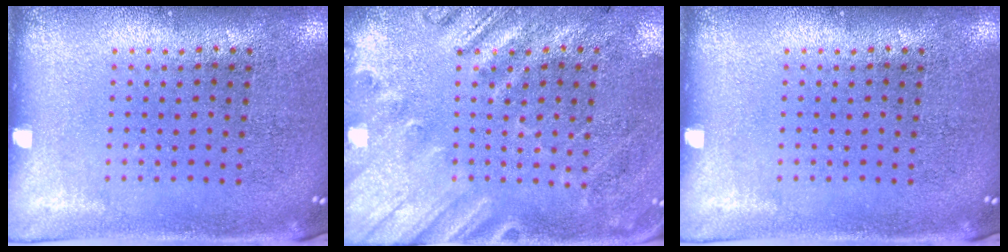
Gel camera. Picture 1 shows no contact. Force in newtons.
{"total": 2.5, "press": 1.8, "slide": 1.8}
{"total": 0.0}